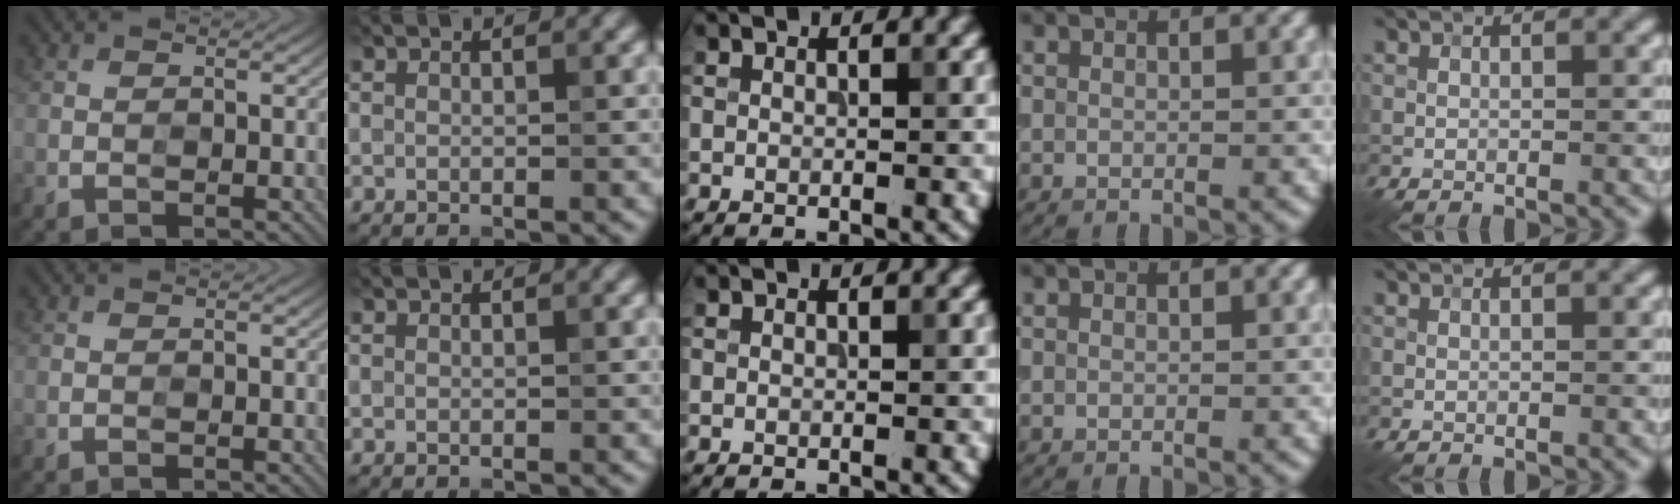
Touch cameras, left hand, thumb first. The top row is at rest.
{}